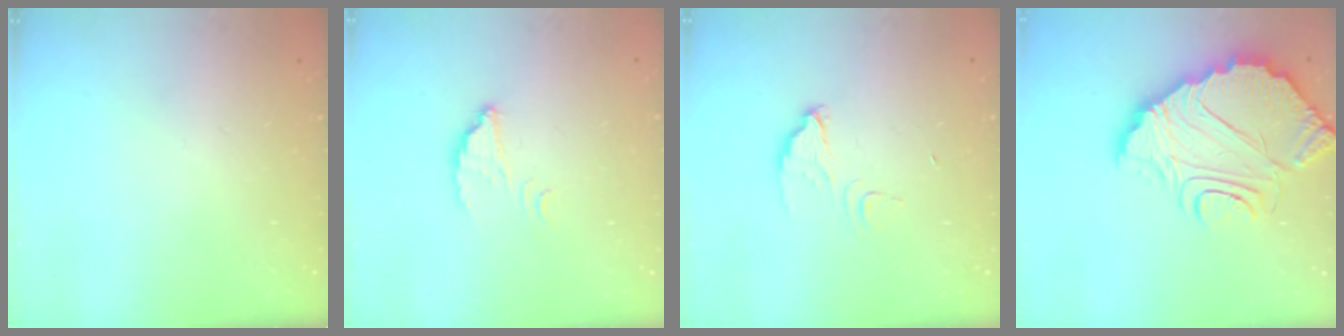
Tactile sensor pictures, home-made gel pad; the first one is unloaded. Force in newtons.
{"total": 2.6, "press": 2.6, "slide": 0.2}
{"total": 3.1, "press": 3.1, "slide": 0.3}
{"total": 14.8, "press": 14.7, "slide": 1.1}